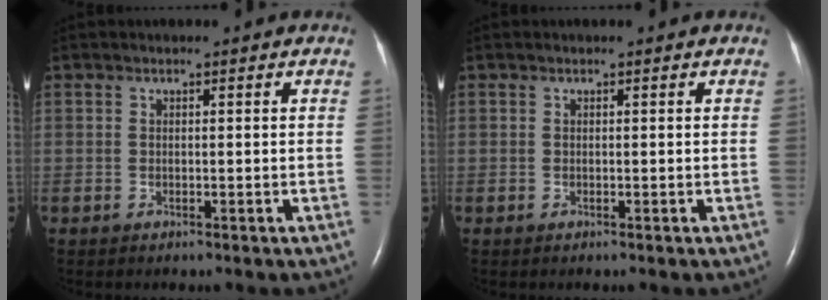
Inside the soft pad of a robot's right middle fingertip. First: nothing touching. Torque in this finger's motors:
{"motor_torque": [0.00, 0.00, 0.00, 0.00]}